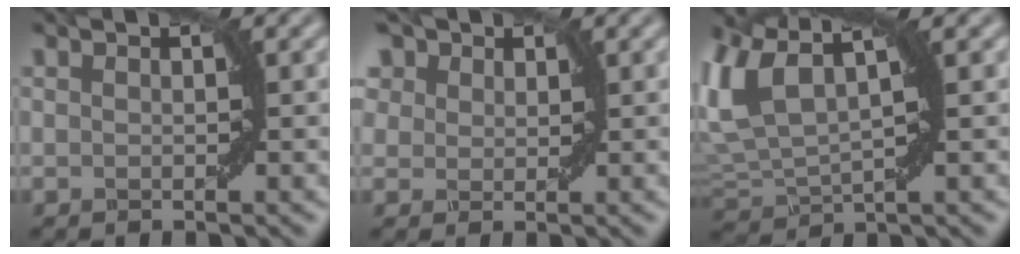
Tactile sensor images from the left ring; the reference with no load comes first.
{"total": 7.6, "force": [4.5, 5.0, 3.6], "torque": [-0.091, 0.026, 0.059]}
{"total": 7.4, "force": [2.6, 3.7, 5.9], "torque": [-0.136, 0.013, 0.046]}